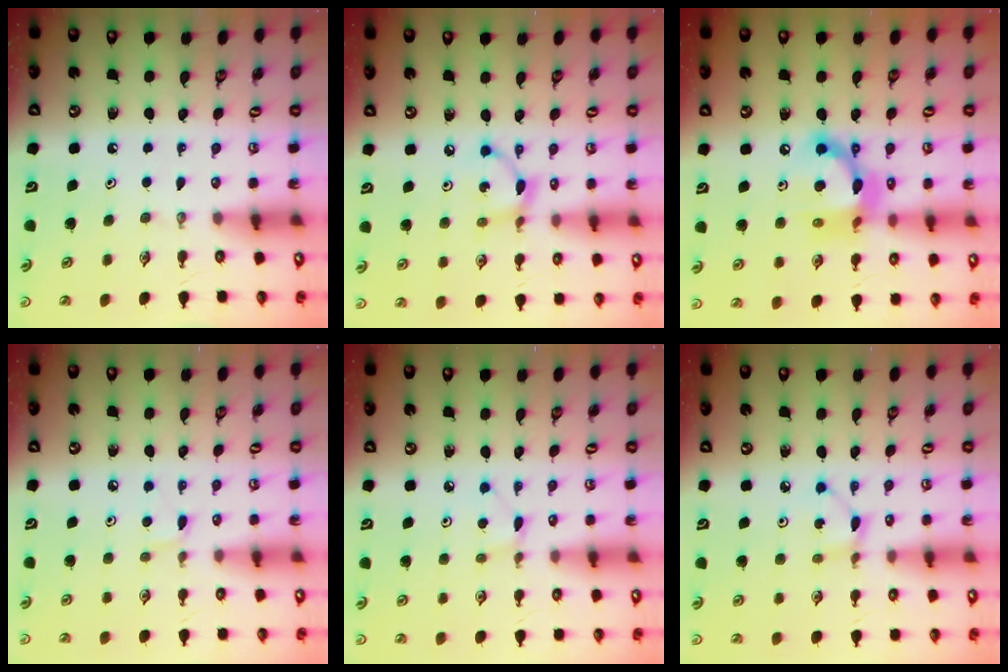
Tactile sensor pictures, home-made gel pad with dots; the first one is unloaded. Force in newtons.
{"total": 5.7, "press": 5.7, "slide": 0.2}
{"total": 13.4, "press": 13.3, "slide": 0.8}
{"total": 4.3, "press": 4.2, "slide": 0.7}
{"total": 2.6, "press": 2.6, "slide": 0.3}
{"total": 1.9, "press": 1.9, "slide": 0.3}